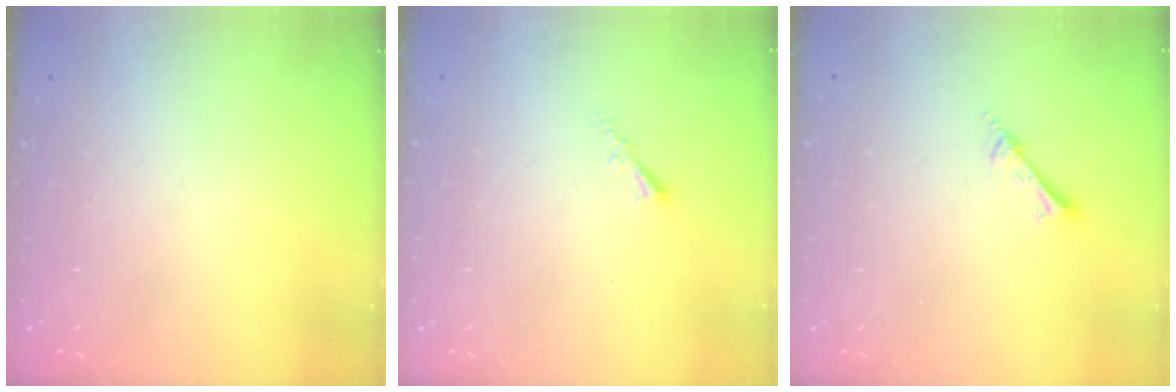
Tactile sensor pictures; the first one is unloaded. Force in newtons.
{"total": 0.5, "press": 0.4, "slide": 0.3}
{"total": 2.0, "press": 2.0, "slide": 0.2}